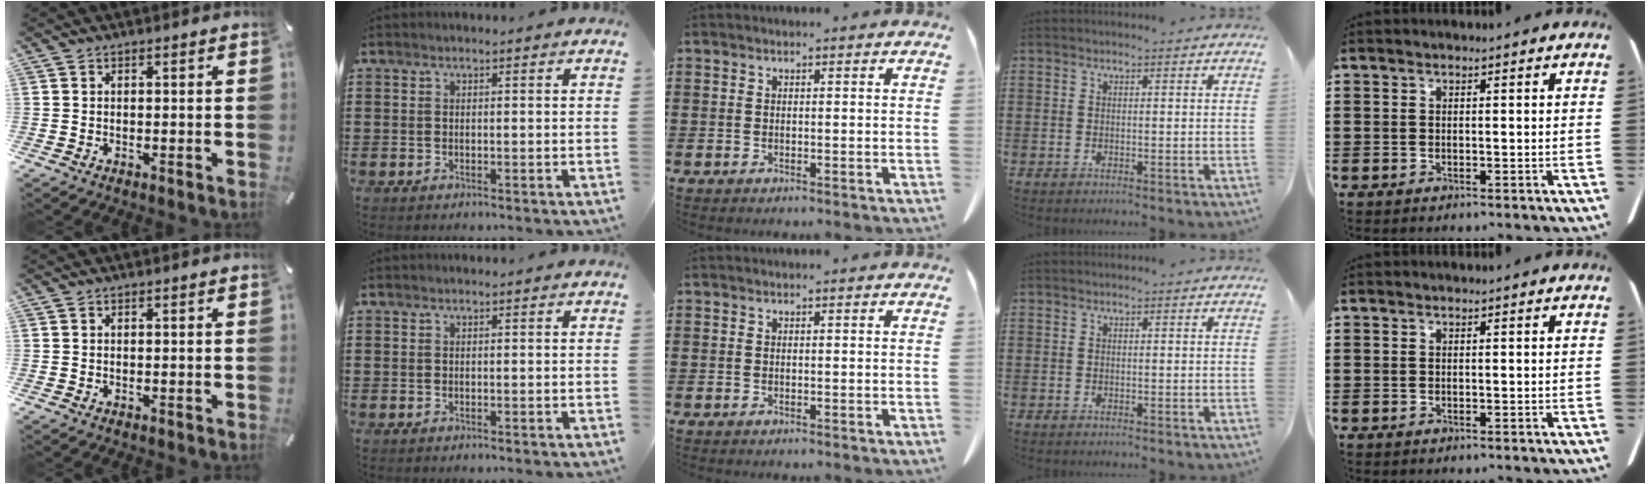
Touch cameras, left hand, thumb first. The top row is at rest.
{}